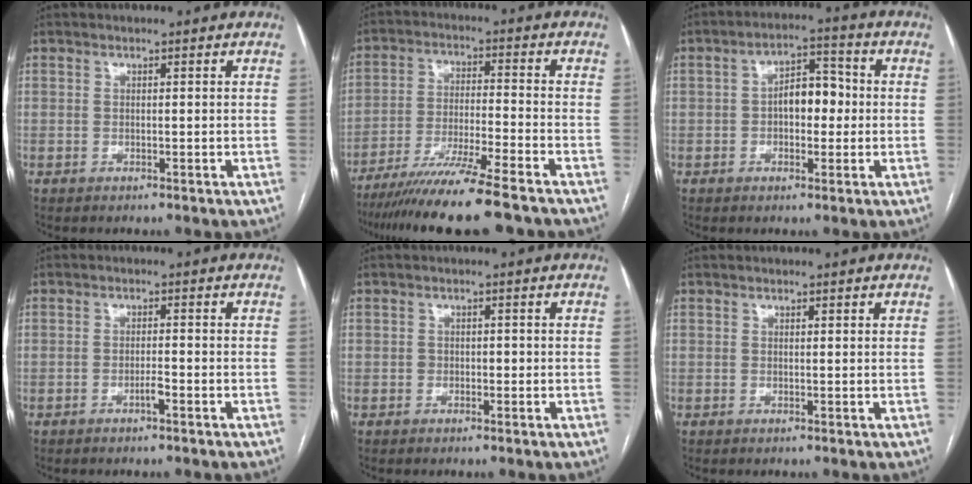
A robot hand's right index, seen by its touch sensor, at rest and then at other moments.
{"total": 14.5, "force": [-11.9, -0.6, 8.3], "torque": [-0.140, -0.040, -0.196]}
{"total": 6.4, "force": [-0.3, 3.3, 5.4], "torque": [-0.084, 0.026, -0.007]}
{"total": 1.7, "force": [-1.0, 0.2, 1.4], "torque": [-0.026, 0.001, -0.017]}
{"total": 1.3, "force": [-0.2, 1.1, 0.7], "torque": [-0.009, 0.004, -0.003]}
{"total": 0.6, "force": [0.5, 0.0, 0.3], "torque": [-0.004, 0.000, 0.005]}